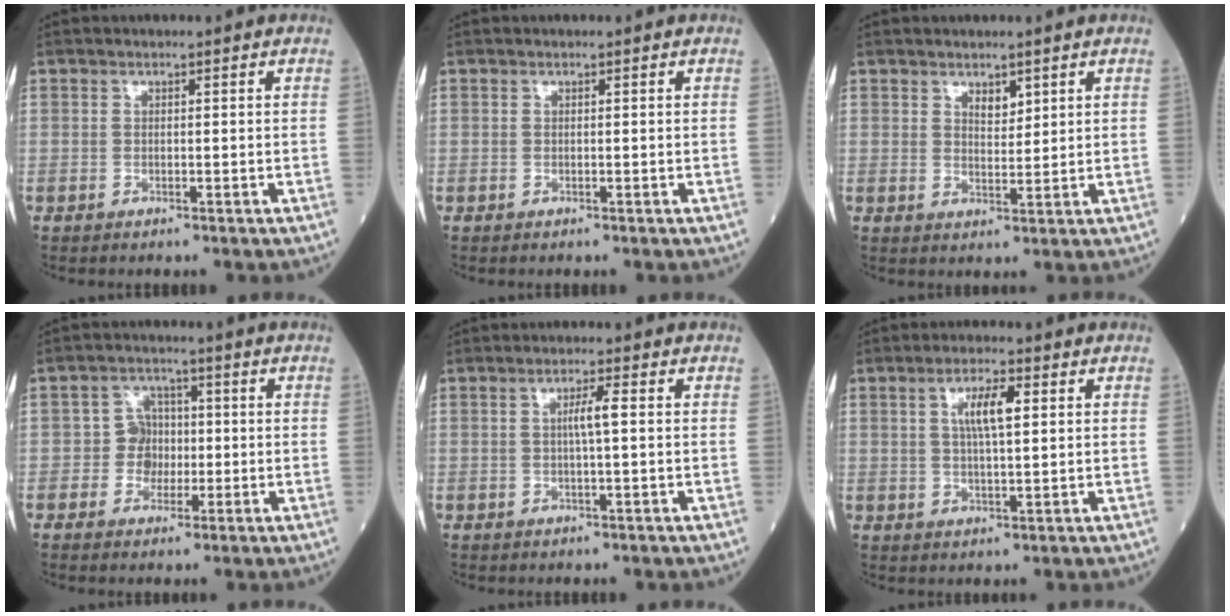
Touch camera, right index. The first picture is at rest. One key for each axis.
{"total": 0.0}
{"total": 2.4, "fx": 1.6, "fy": 1.1, "fz": 1.4, "tx": -0.022, "ty": -0.005, "tz": 0.031}
{"total": 4.3, "fx": -0.5, "fy": 4.0, "fz": 1.5, "tx": -0.018, "ty": 0.014, "tz": -0.010}
{"total": 2.7, "fx": 0.2, "fy": -0.1, "fz": 2.7, "tx": -0.050, "ty": 0.001, "tz": 0.002}
{"total": 5.4, "fx": 1.6, "fy": 1.0, "fz": 5.1, "tx": -0.096, "ty": 0.006, "tz": 0.030}